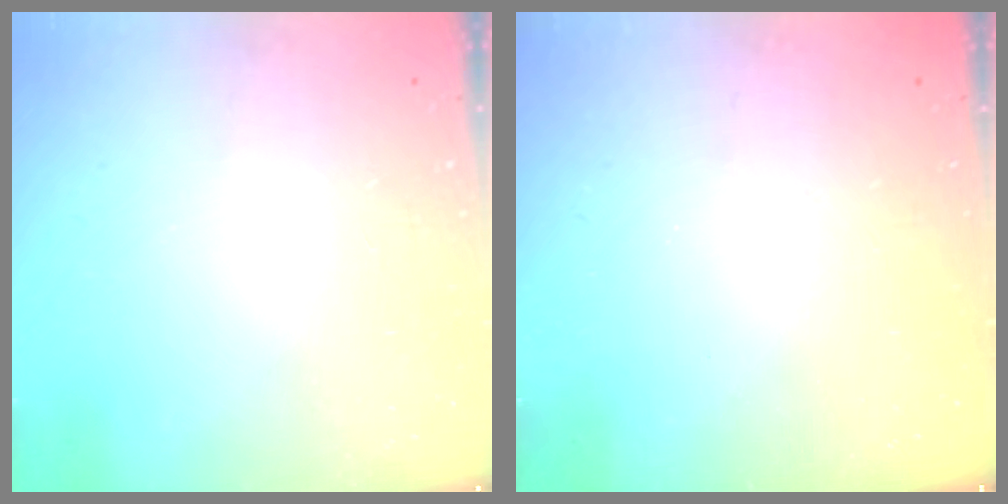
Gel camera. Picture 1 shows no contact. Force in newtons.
{"total": 2.5, "press": 2.4, "slide": 0.7}